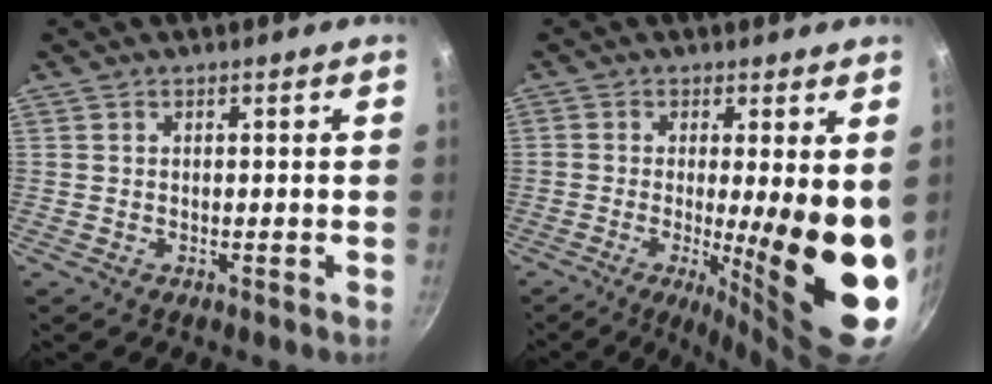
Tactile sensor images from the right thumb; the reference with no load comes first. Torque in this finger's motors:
{"motor_torque": [1.16, 3.84, 1.31, -0.43, 0.38]}